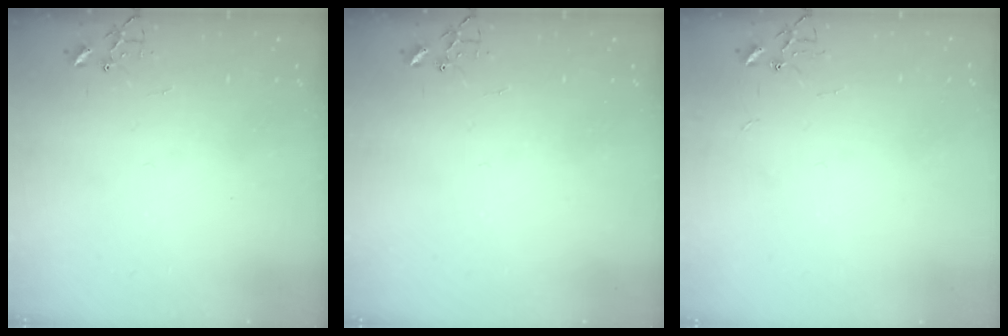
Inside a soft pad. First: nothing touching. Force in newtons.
{"total": 0.0}
{"total": 2.4, "press": 2.4, "slide": 0.3}